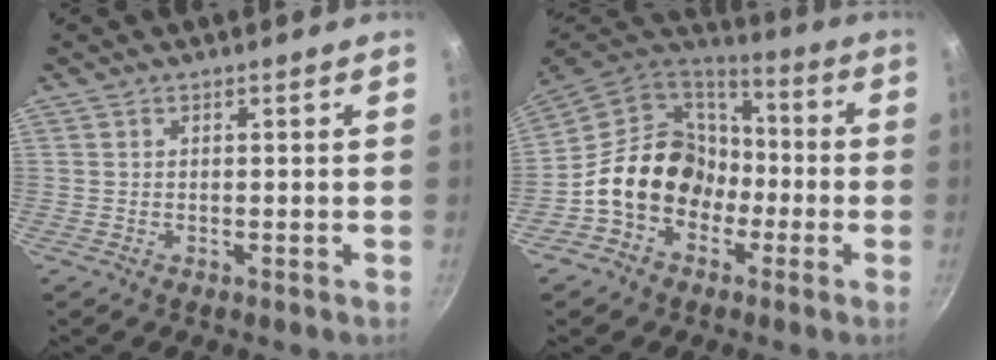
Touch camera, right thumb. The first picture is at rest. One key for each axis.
{"total": 17.8, "fx": -4.1, "fy": 14.4, "fz": 9.6, "tx": -0.124, "ty": 0.067, "tz": -0.078}